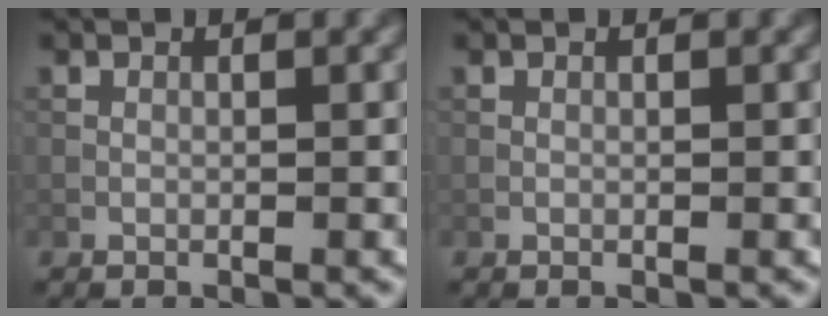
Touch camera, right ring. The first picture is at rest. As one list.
[{"total": 0.0}]